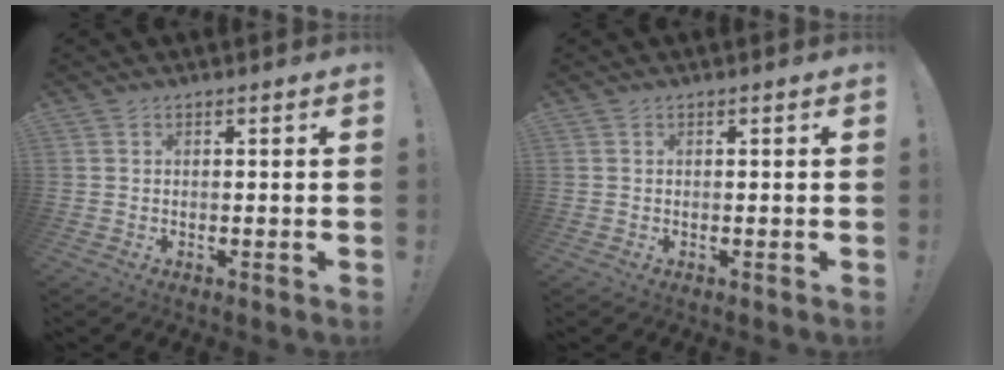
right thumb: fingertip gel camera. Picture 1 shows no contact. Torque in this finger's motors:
{"motor_torque": [-0.07, -0.03, 0.02, 0.01, 0.01]}